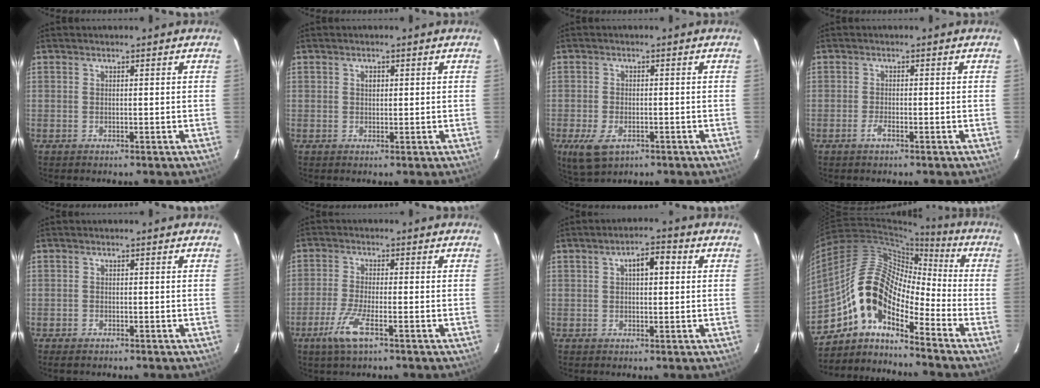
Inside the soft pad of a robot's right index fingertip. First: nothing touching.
{"total": 1.2, "force": [0.3, 1.0, 0.6], "torque": [-0.009, 0.005, 0.005]}
{"total": 6.5, "force": [-3.2, 3.7, 4.3], "torque": [-0.103, -0.019, -0.054]}
{"total": 1.8, "force": [-1.1, 0.5, 1.3], "torque": [-0.029, -0.002, -0.022]}
{"total": 1.2, "force": [-1.0, 0.6, 0.3], "torque": [-0.009, -0.003, -0.019]}
{"total": 6.5, "force": [-3.6, 0.9, 5.3], "torque": [-0.122, -0.012, -0.071]}
{"total": 4.5, "force": [1.1, 2.1, 3.8], "torque": [-0.058, 0.016, 0.019]}
{"total": 14.6, "force": [-7.8, 6.4, 10.6], "torque": [-0.172, 0.009, -0.167]}